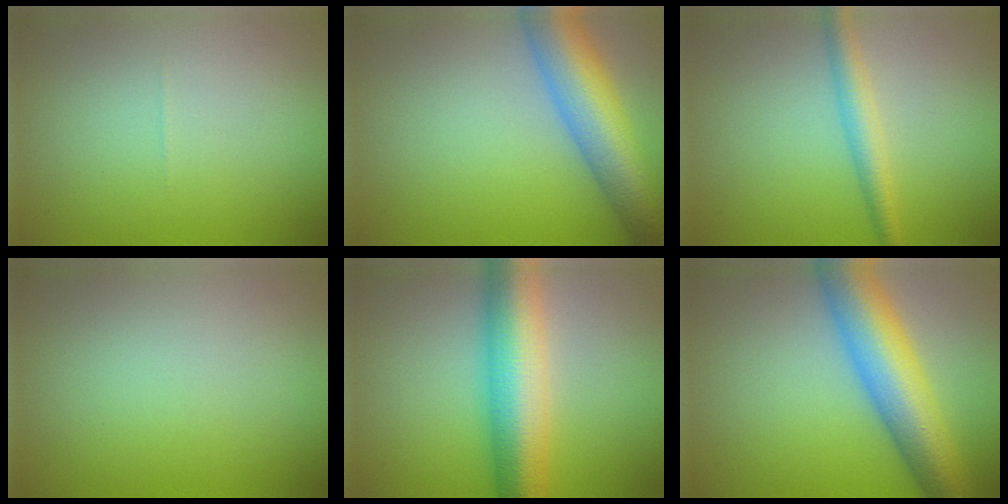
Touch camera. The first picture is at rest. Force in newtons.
{"total": 10.1, "press": 10.1, "slide": 0.3}
{"total": 2.8, "press": 2.8, "slide": 0.0}
{"total": 0.0}
{"total": 9.8, "press": 9.8, "slide": 0.2}
{"total": 10.3, "press": 10.3, "slide": 0.3}